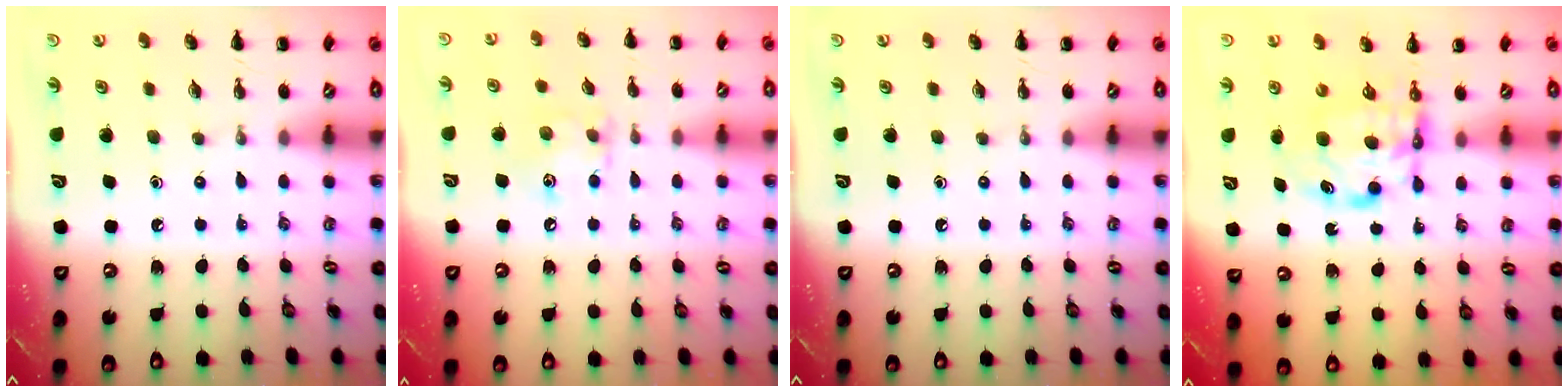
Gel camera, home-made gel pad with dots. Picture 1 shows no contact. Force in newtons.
{"total": 7.9, "press": 7.8, "slide": 0.9}
{"total": 0.0}
{"total": 5.7, "press": 5.6, "slide": 1.4}